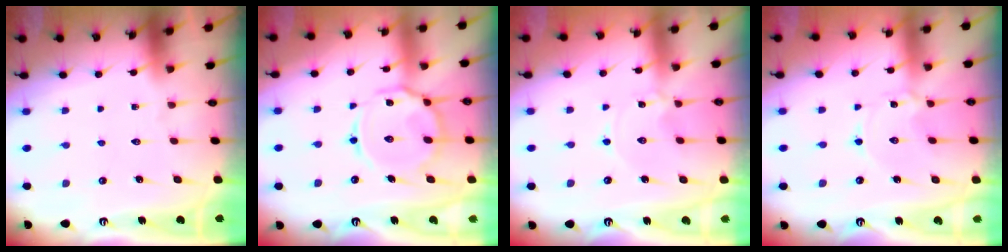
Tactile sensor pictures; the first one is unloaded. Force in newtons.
{"total": 12.5, "press": 12.5, "slide": 0.8}
{"total": 0.0}
{"total": 1.7, "press": 1.7, "slide": 0.3}